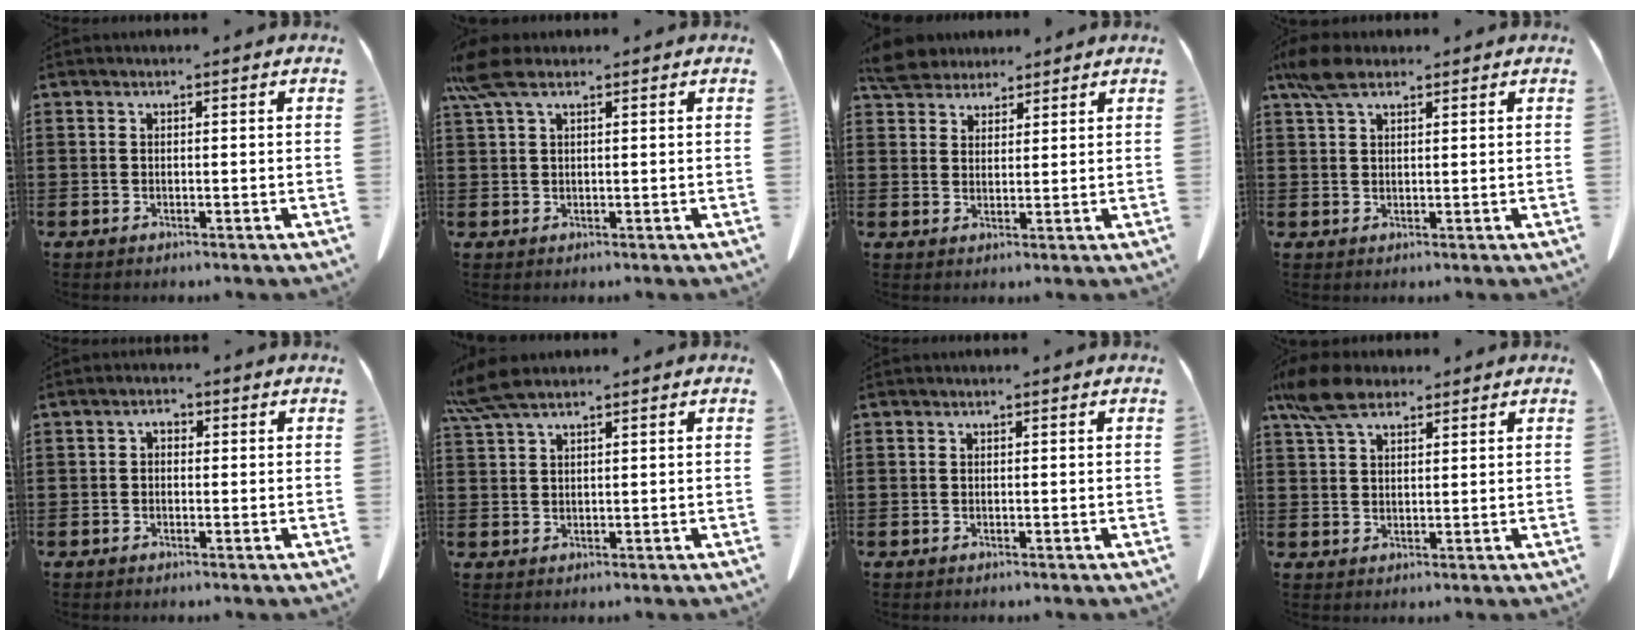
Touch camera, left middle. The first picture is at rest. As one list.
[{"total": 4.7, "force": [2.5, 1.6, 3.6], "torque": [-0.100, -0.004, 0.040]}, {"total": 5.0, "force": [4.6, 1.7, 1.1], "torque": [-0.039, -0.003, 0.090]}, {"total": 4.9, "force": [3.0, 2.0, 3.3], "torque": [-0.081, 0.003, 0.055]}, {"total": 1.5, "force": [-0.5, 0.9, 1.2], "torque": [-0.025, 0.004, -0.012]}, {"total": 4.9, "force": [3.5, 0.9, 3.2], "torque": [-0.079, -0.003, 0.064]}, {"total": 0.0}, {"total": 6.8, "force": [4.8, 2.8, 3.9], "torque": [-0.098, -0.003, 0.089]}]